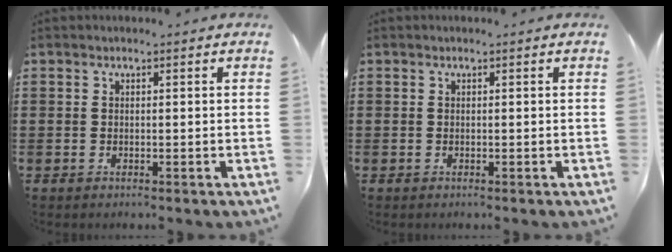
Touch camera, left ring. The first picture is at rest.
{"total": 0.0}